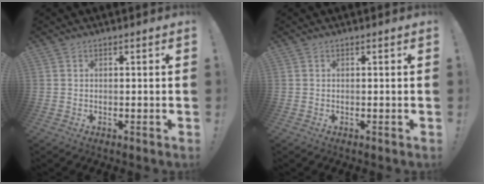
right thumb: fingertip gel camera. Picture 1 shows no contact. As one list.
[{"total": 0.0}]